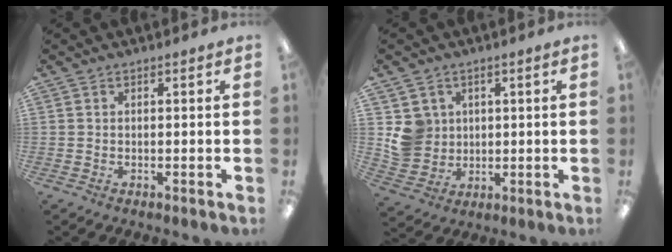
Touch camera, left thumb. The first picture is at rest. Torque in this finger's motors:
{"motor_torque": [-0.12, 0.42, 0.54, -0.56, 0.07]}